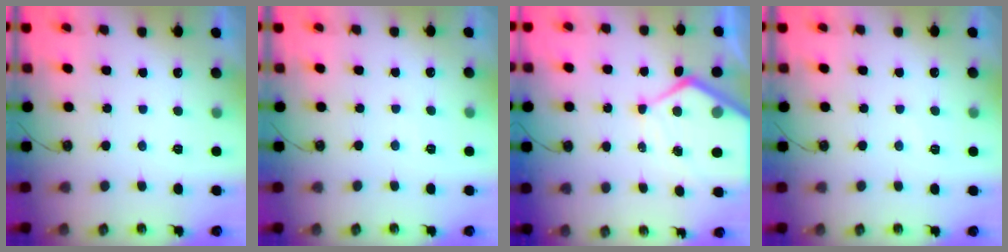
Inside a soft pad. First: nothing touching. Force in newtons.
{"total": 2.8, "press": 2.8, "slide": 0.5}
{"total": 10.4, "press": 10.3, "slide": 0.9}
{"total": 2.7, "press": 2.6, "slide": 0.4}